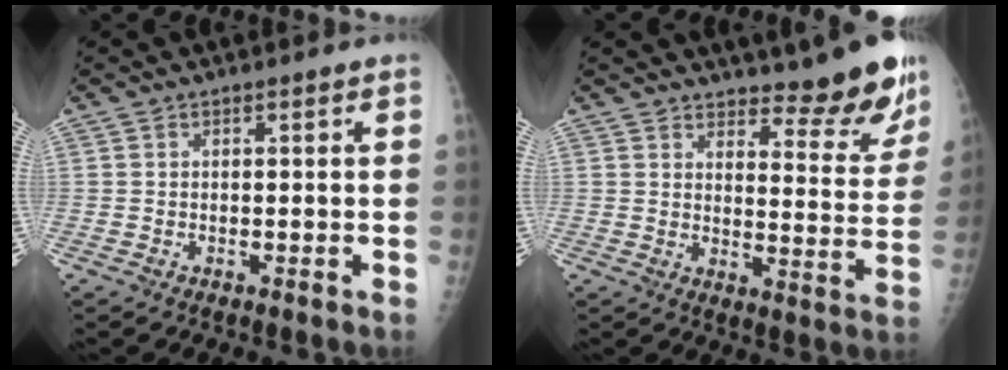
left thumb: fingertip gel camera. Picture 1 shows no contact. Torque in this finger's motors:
{"motor_torque": [0.08, 0.17, 0.05, -0.32, 0.03]}